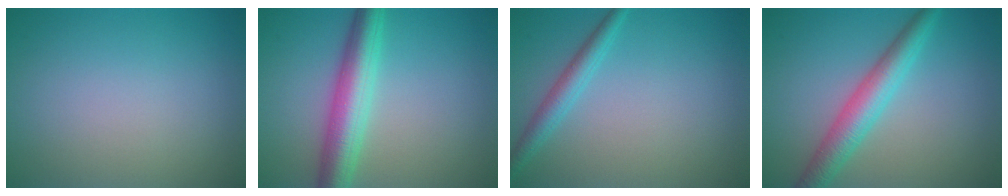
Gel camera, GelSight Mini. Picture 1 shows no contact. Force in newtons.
{"total": 5.7, "press": 5.7, "slide": 0.1}
{"total": 2.3, "press": 2.3, "slide": 0.1}
{"total": 4.5, "press": 4.5, "slide": 0.1}